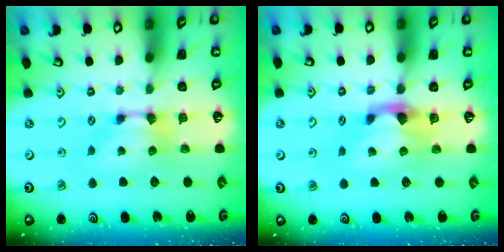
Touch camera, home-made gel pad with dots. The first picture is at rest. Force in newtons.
{"total": 2.2, "press": 1.8, "slide": 1.2}